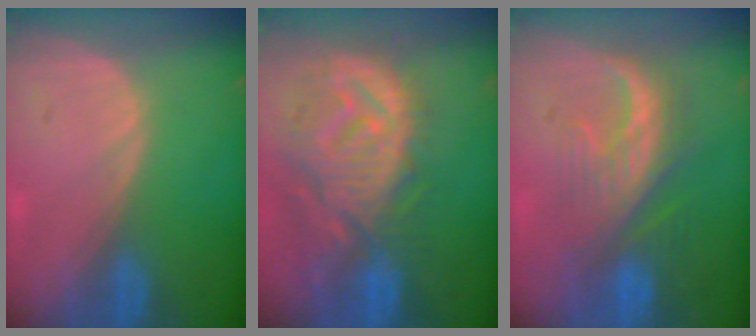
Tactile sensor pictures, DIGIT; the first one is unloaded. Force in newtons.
{"total": 12.4, "press": 11.1, "slide": 5.7}
{"total": 8.3, "press": 8.1, "slide": 2.0}